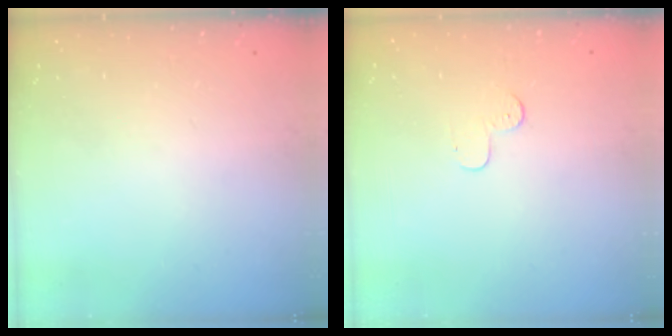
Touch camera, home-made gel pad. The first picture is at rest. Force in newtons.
{"total": 3.7, "press": 3.7, "slide": 0.4}